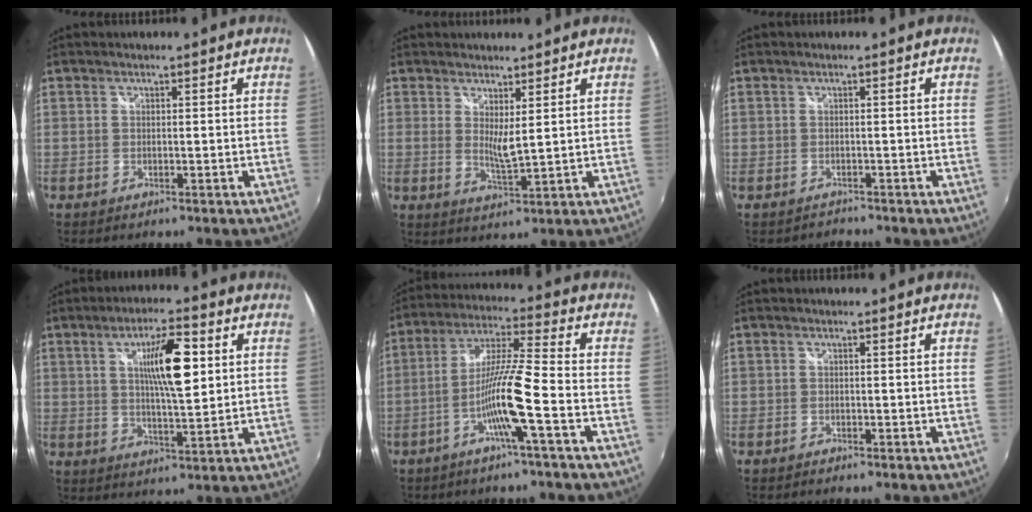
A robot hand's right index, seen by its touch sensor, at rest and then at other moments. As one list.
[{"total": 3.7, "force": [1.7, 0.5, 3.2], "torque": [-0.058, -0.012, 0.027]}, {"total": 1.8, "force": [-0.7, -1.2, -1.1], "torque": [0.024, -0.001, -0.007]}, {"total": 9.8, "force": [3.3, 0.9, 9.2], "torque": [-0.143, 0.000, 0.057]}, {"total": 10.7, "force": [-4.7, -0.8, 9.6], "torque": [-0.193, 0.003, -0.092]}, {"total": 1.7, "force": [-0.5, -1.5, -0.6], "torque": [0.011, -0.008, -0.006]}]